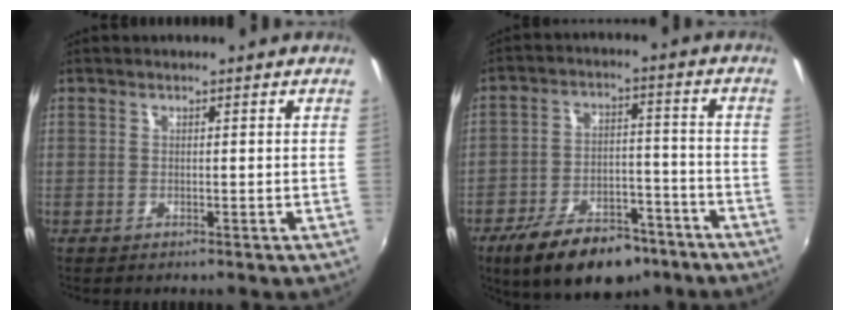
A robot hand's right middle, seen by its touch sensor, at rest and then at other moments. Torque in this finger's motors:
{"motor_torque": [1.15, -0.99, 0.70, 0.18]}